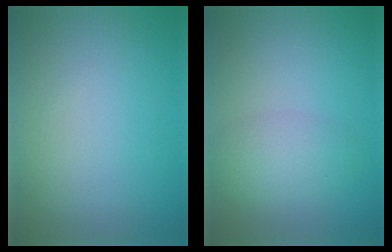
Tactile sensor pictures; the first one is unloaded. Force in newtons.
{"total": 2.6, "press": 2.6, "slide": 0.2}